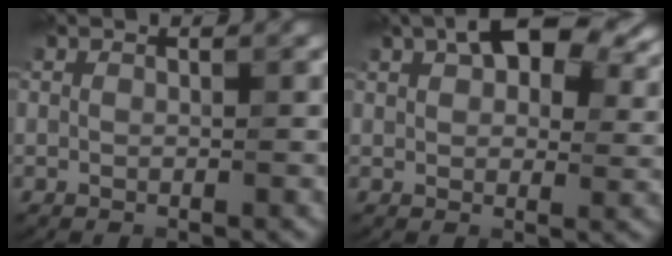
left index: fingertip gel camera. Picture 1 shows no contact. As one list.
[{"total": 9.1, "force": [4.4, 4.9, 6.3], "torque": [-0.090, 0.019, 0.062]}]